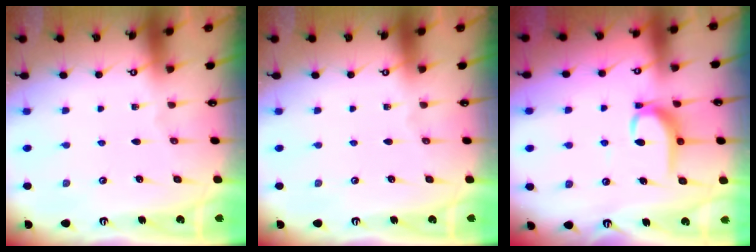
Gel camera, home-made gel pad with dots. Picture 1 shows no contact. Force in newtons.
{"total": 0.0}
{"total": 7.3, "press": 7.3, "slide": 0.4}